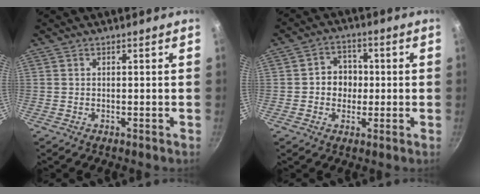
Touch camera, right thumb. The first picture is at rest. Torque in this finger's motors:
{"motor_torque": [0.08, 0.24, 0.37, -0.37, 0.02]}